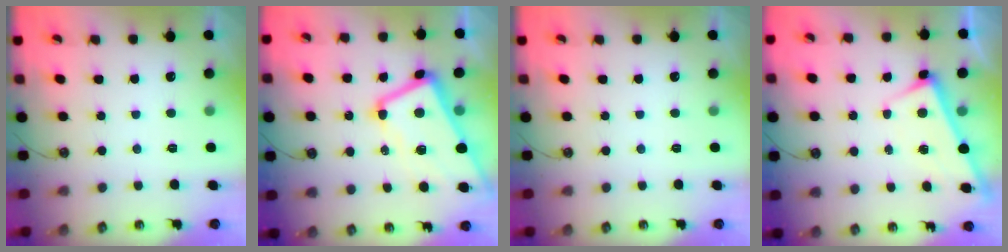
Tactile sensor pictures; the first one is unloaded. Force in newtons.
{"total": 7.6, "press": 7.5, "slide": 1.5}
{"total": 0.0}
{"total": 2.4, "press": 2.4, "slide": 0.1}